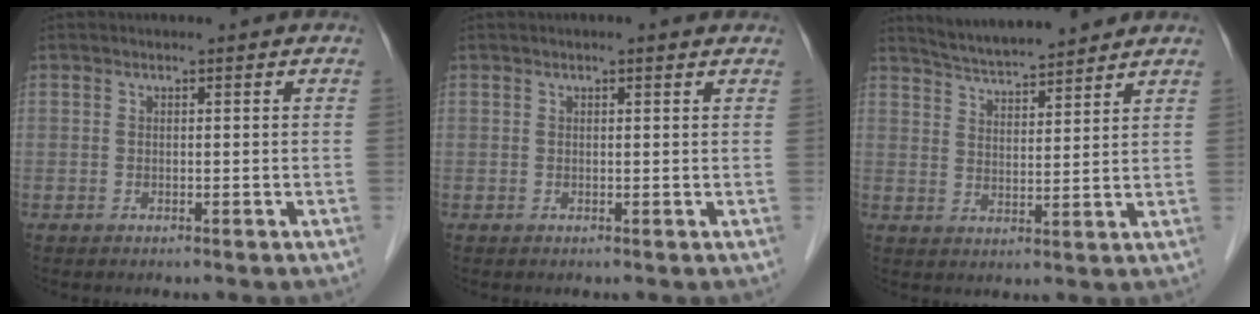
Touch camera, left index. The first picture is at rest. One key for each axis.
{"total": 1.6, "fx": 1.2, "fy": 0.2, "fz": 1.0, "tx": -0.013, "ty": 0.013, "tz": 0.014}
{"total": 9.0, "fx": 8.5, "fy": 0.8, "fz": 3.0, "tx": -0.057, "ty": 0.018, "tz": 0.141}